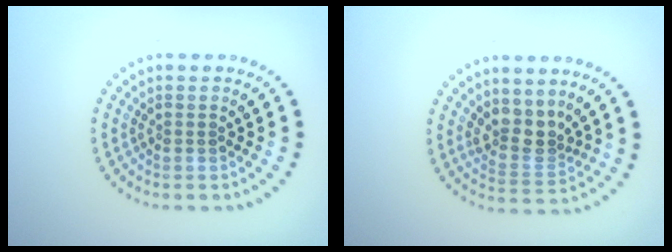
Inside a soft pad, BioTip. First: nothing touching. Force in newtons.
{"total": 3.0, "press": 2.3, "slide": 1.8}